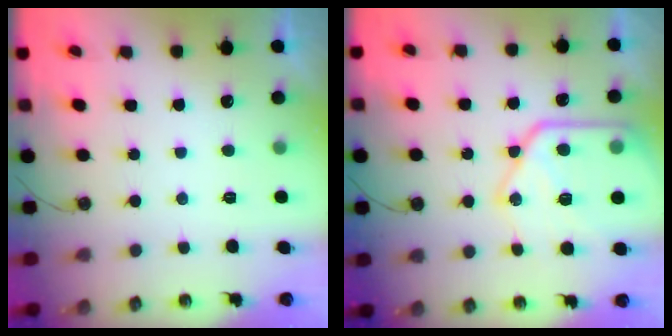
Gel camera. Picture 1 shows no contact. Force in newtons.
{"total": 20.5, "press": 20.4, "slide": 2.1}